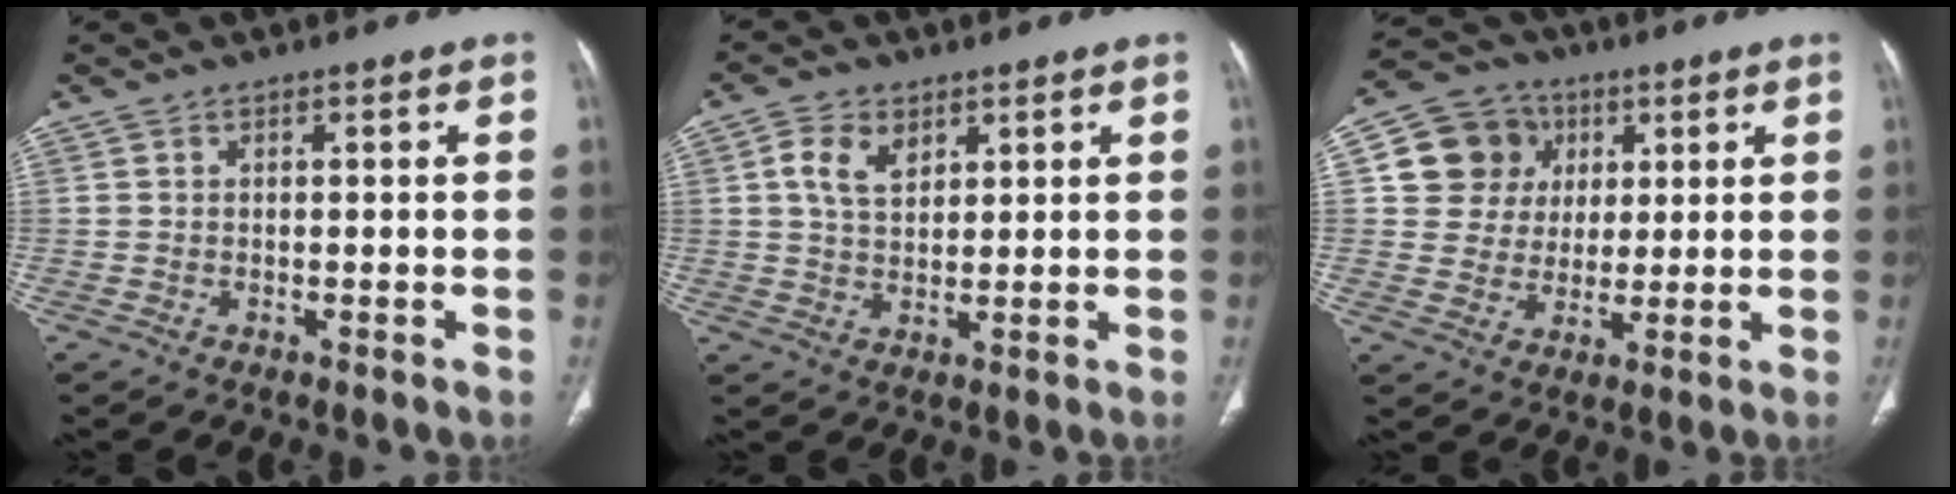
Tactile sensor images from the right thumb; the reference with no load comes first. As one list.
[{"total": 6.1, "force": [2.7, 3.9, 3.9], "torque": [-0.060, -0.008, 0.051]}, {"total": 11.4, "force": [3.4, 10.4, 3.3], "torque": [-0.029, 0.003, 0.059]}]